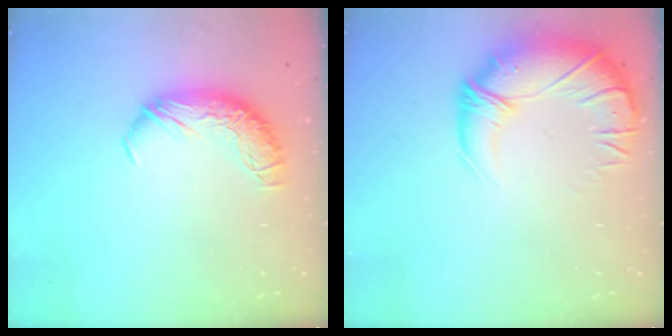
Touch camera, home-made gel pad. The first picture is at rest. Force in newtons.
{"total": 3.4, "press": 1.1, "slide": 3.2}